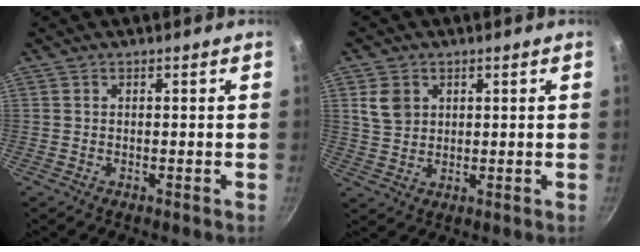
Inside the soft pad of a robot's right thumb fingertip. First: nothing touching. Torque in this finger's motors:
{"motor_torque": [0.18, 1.40, 0.75, 0.25, 0.02]}